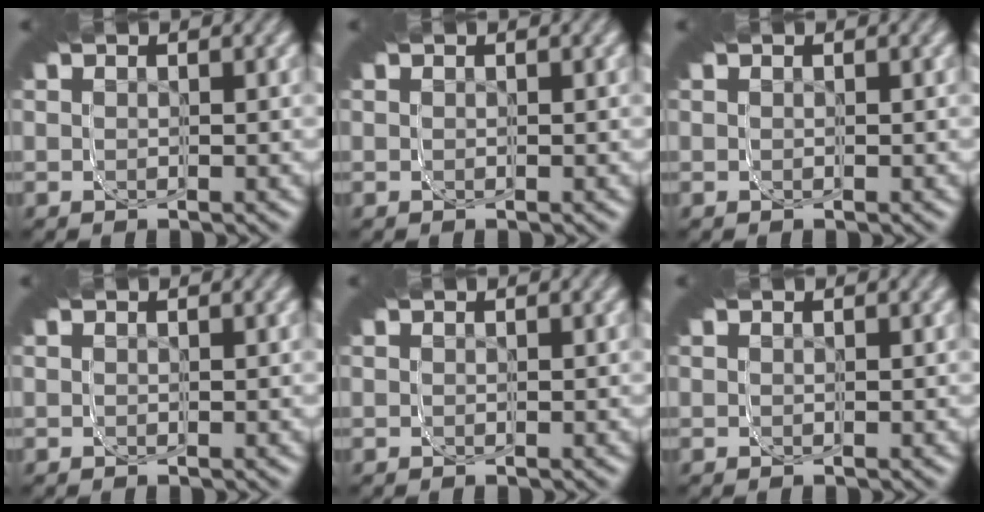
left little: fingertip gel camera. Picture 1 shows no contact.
{"total": 0.0}
{"total": 0.0}
{"total": 0.0}
{"total": 0.0}
{"total": 0.0}